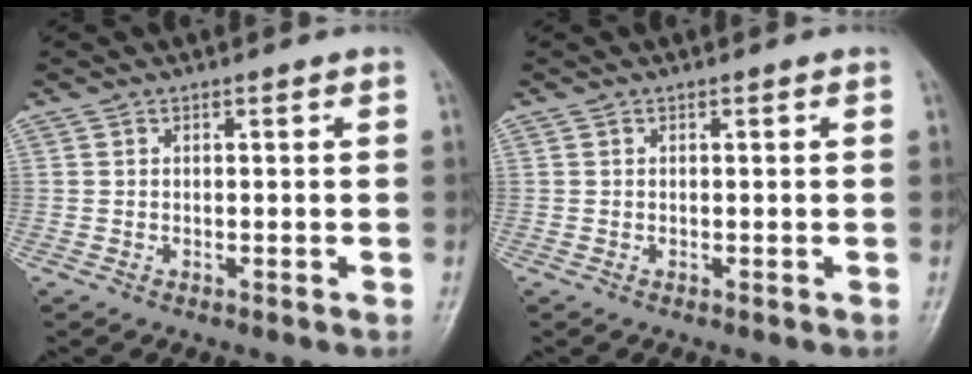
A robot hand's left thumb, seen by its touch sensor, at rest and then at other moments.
{"total": 0.0}